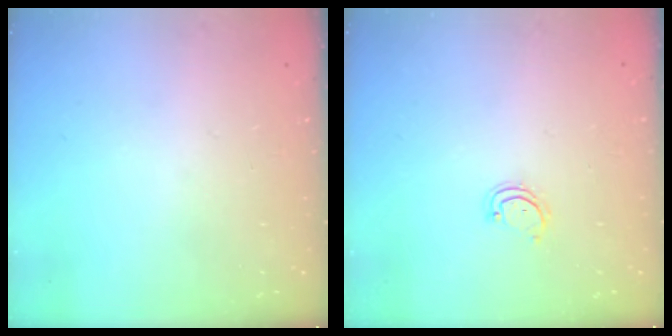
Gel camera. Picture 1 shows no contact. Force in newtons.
{"total": 2.8, "press": 2.8, "slide": 0.3}